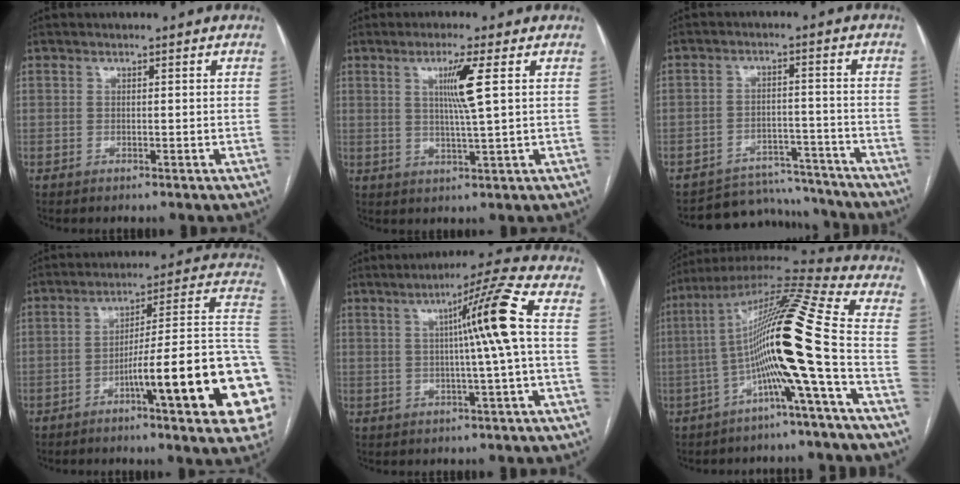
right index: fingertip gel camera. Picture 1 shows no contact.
{"total": 5.7, "force": [1.7, -0.9, 5.4], "torque": [-0.101, -0.005, 0.031]}
{"total": 11.1, "force": [-10.6, 3.3, -0.2], "torque": [0.014, 0.030, -0.143]}
{"total": 21.4, "force": [-6.0, 1.1, 20.5], "torque": [-0.196, 0.018, -0.085]}
{"total": 9.5, "force": [0.9, -2.1, 9.2], "torque": [-0.142, 0.011, 0.017]}
{"total": 16.9, "force": [-3.7, -1.8, 16.4], "torque": [-0.286, 0.016, -0.081]}